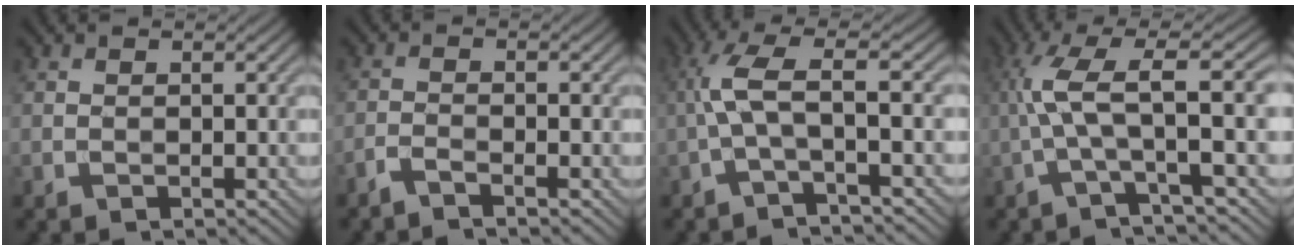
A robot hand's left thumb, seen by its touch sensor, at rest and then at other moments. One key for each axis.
{"total": 1.9, "fx": -1.6, "fy": 0.2, "fz": 0.9, "tx": -0.018, "ty": -0.002, "tz": -0.043}
{"total": 5.8, "fx": -0.9, "fy": 0.9, "fz": 5.6, "tx": -0.120, "ty": 0.020, "tz": -0.032}
{"total": 8.5, "fx": -0.1, "fy": 1.3, "fz": 8.4, "tx": -0.153, "ty": 0.028, "tz": -0.017}